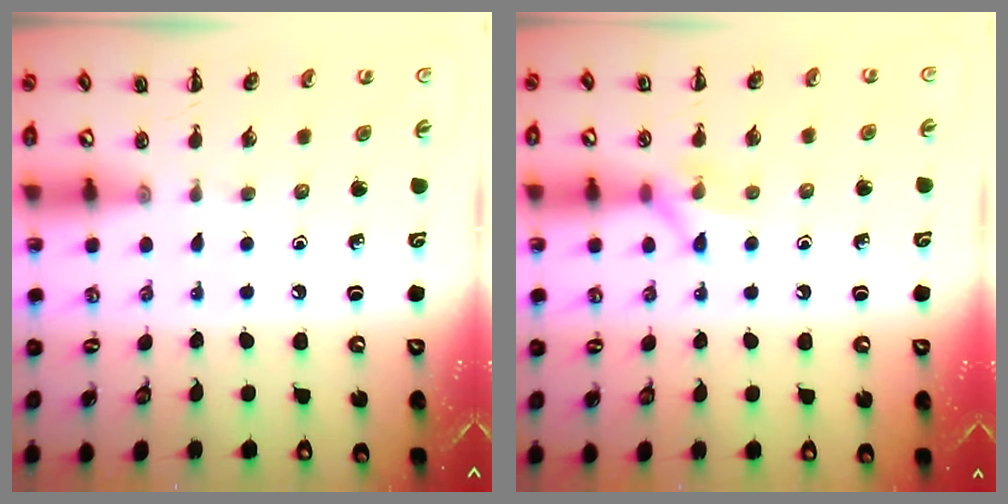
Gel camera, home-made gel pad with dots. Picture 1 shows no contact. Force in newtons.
{"total": 7.6, "press": 7.5, "slide": 0.7}